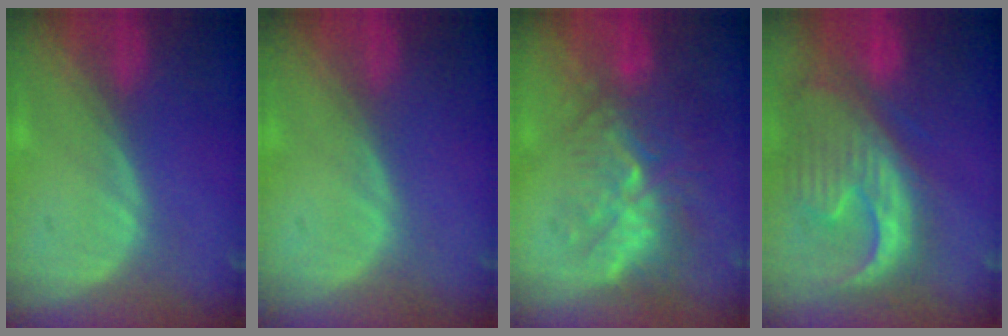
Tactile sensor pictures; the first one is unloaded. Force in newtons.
{"total": 0.0}
{"total": 9.4, "press": 8.7, "slide": 3.5}
{"total": 13.3, "press": 11.5, "slide": 6.7}